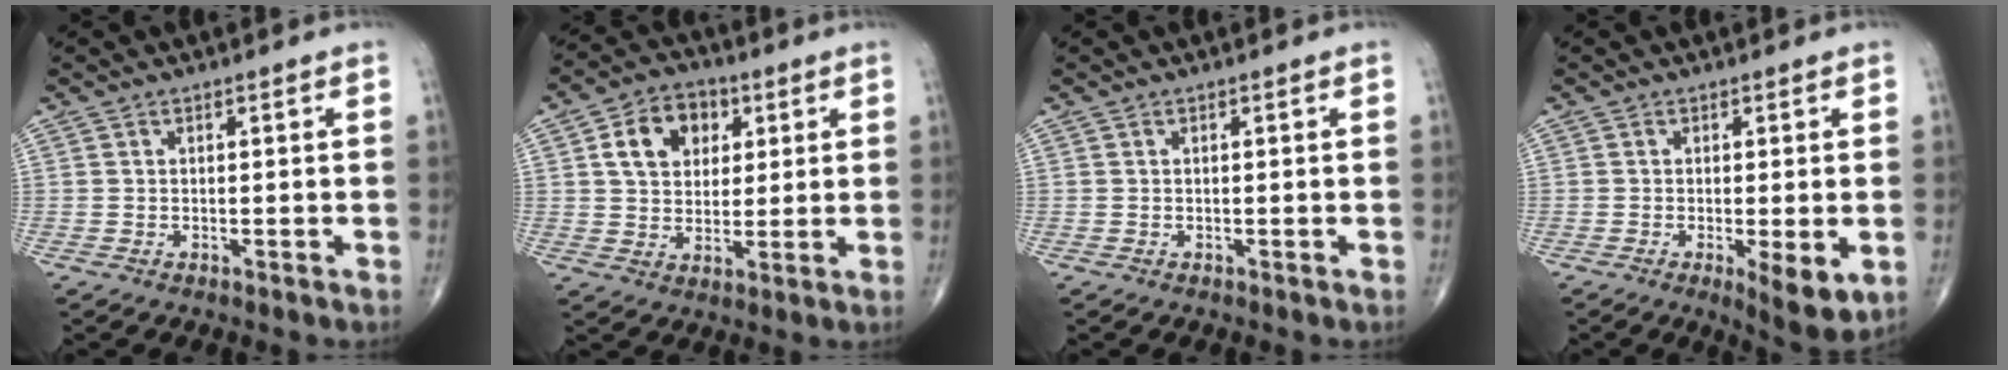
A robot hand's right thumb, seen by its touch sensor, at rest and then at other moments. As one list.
[{"total": 10.5, "force": [3.4, 7.8, 6.1], "torque": [-0.070, -0.004, 0.054]}, {"total": 0.0}, {"total": 6.5, "force": [-1.7, 1.7, 6.1], "torque": [-0.090, -0.020, -0.025]}]